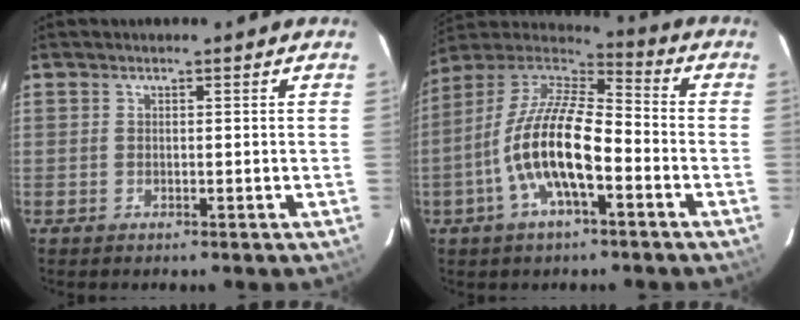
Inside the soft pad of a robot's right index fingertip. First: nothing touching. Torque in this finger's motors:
{"motor_torque": [1.87, -0.27, 1.05, 0.21]}